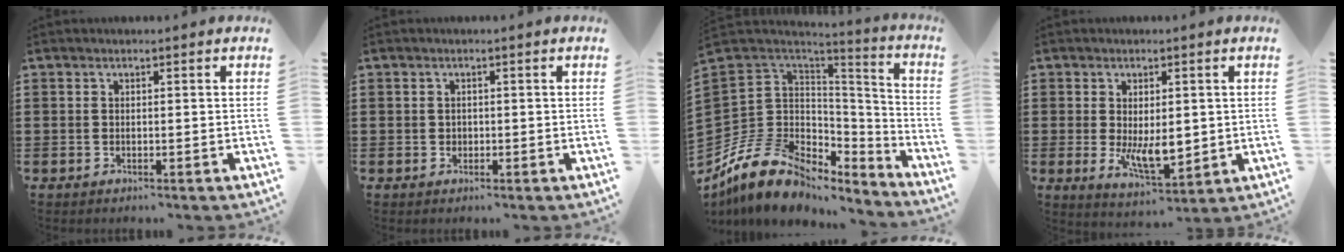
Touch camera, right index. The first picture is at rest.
{"total": 0.9, "force": [0.1, 0.8, 0.2], "torque": [-0.007, 0.004, 0.003]}
{"total": 13.6, "force": [-7.3, 9.9, 5.8], "torque": [-0.151, 0.016, -0.129]}
{"total": 6.6, "force": [-0.1, 3.5, 5.6], "torque": [-0.097, 0.000, -0.004]}